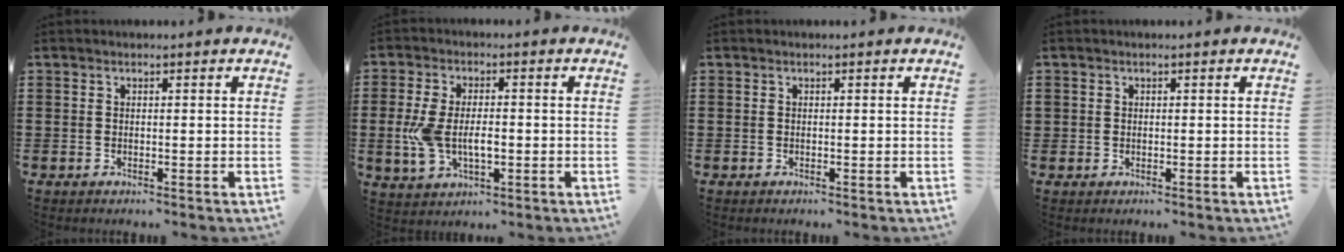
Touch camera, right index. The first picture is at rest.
{"total": 6.5, "force": [-0.9, 3.6, 5.3], "torque": [-0.122, -0.002, -0.021]}
{"total": 0.0}
{"total": 0.8, "force": [0.2, 0.7, 0.1], "torque": [-0.004, 0.005, 0.003]}